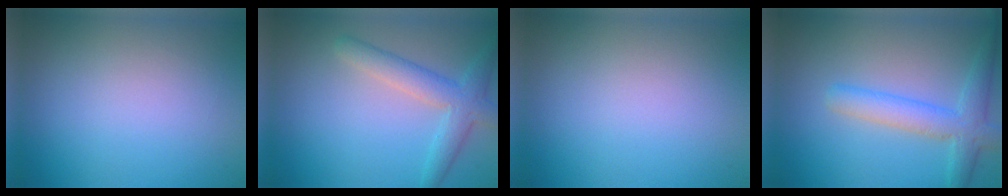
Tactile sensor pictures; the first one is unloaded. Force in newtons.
{"total": 3.8, "press": 3.8, "slide": 0.1}
{"total": 0.0}
{"total": 4.1, "press": 4.1, "slide": 0.1}